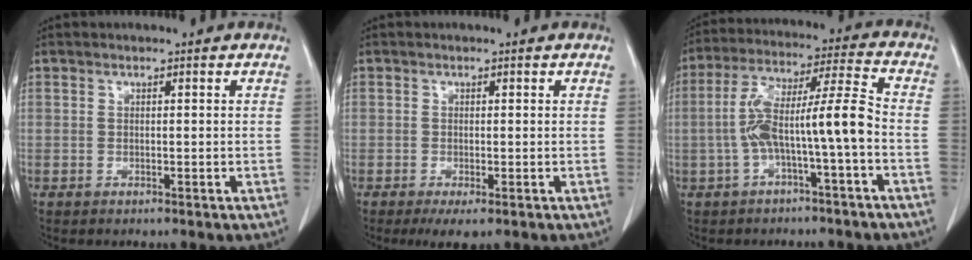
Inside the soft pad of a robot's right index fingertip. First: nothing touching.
{"total": 2.7, "force": [-1.5, 0.9, 2.1], "torque": [-0.034, -0.004, -0.019]}
{"total": 10.9, "force": [-2.5, 0.3, 10.6], "torque": [-0.197, 0.038, -0.044]}